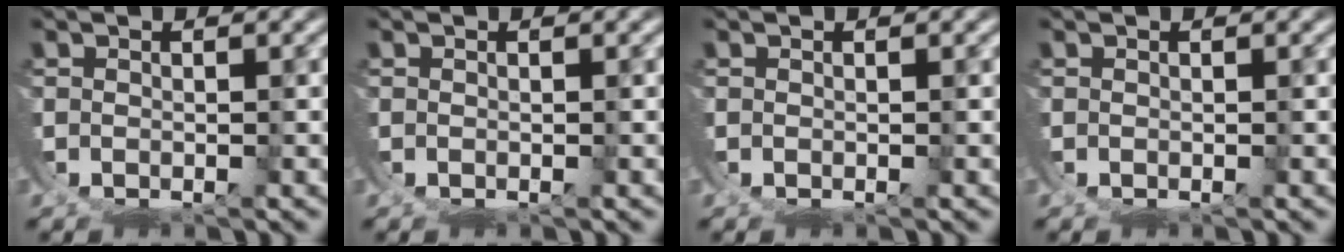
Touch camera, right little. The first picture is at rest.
{"total": 0.0}
{"total": 0.0}
{"total": 0.0}